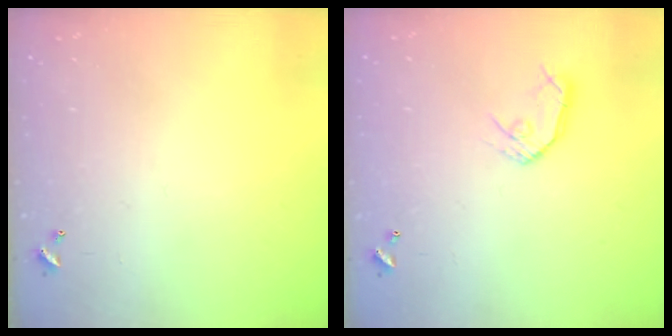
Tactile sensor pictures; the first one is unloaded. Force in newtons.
{"total": 8.8, "press": 8.8, "slide": 0.6}